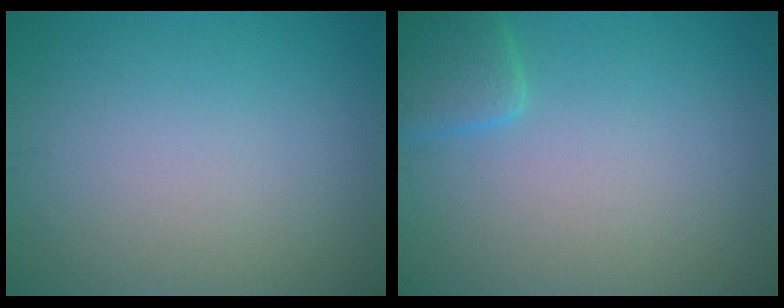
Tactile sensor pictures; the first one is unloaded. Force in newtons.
{"total": 2.4, "press": 2.4, "slide": 0.1}